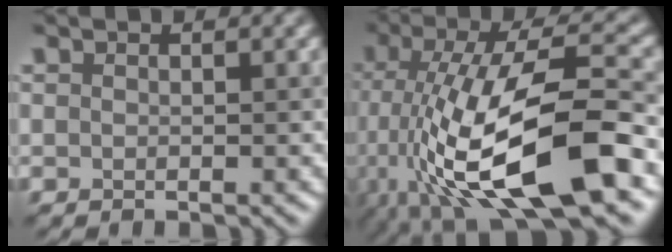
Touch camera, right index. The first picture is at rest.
{"total": 14.9, "force": [-4.5, 4.8, 13.4], "torque": [-0.234, 0.000, -0.081]}